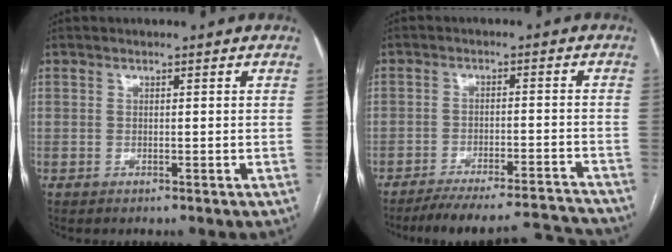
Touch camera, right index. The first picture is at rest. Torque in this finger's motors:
{"motor_torque": [0.50, -0.97, 0.08, 0.02]}